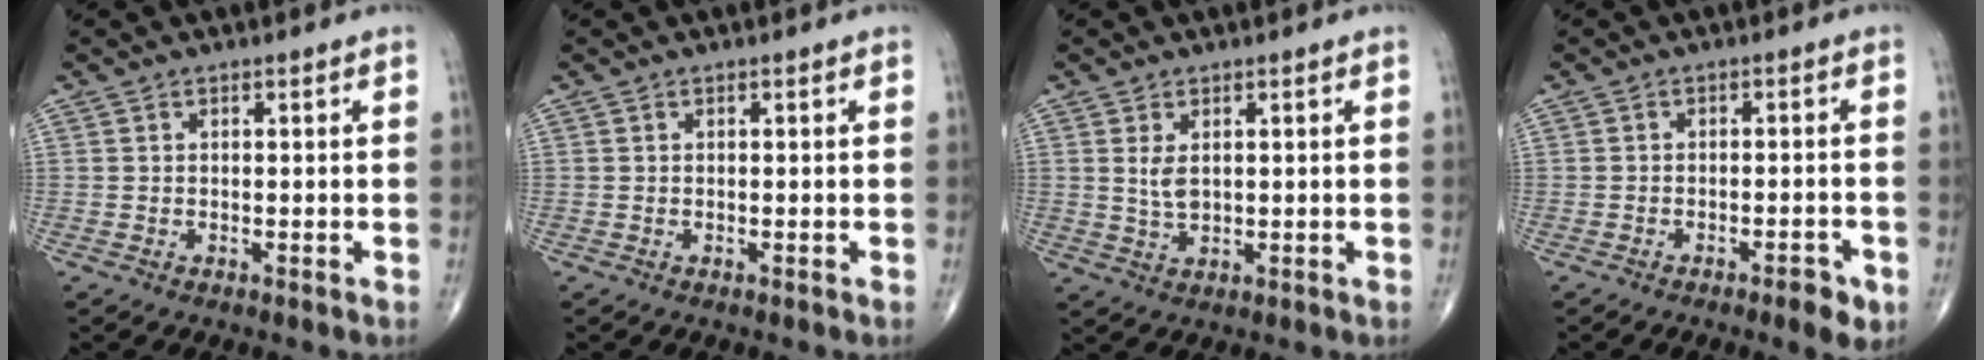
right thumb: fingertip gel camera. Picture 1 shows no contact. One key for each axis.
{"total": 0.0}
{"total": 3.4, "fx": 0.9, "fy": 1.8, "fz": 2.7, "tx": -0.048, "ty": -0.009, "tz": 0.024}
{"total": 4.1, "fx": -2.3, "fy": 1.2, "fz": 3.1, "tx": -0.035, "ty": 0.009, "tz": -0.031}